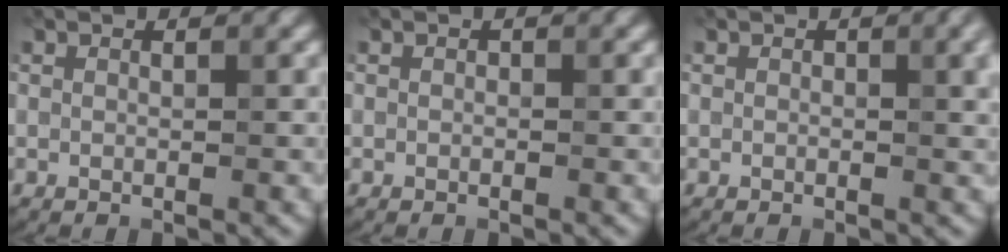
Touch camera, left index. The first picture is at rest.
{"total": 0.0}
{"total": 3.3, "force": [1.2, 1.3, 2.8], "torque": [-0.021, 0.012, 0.020]}